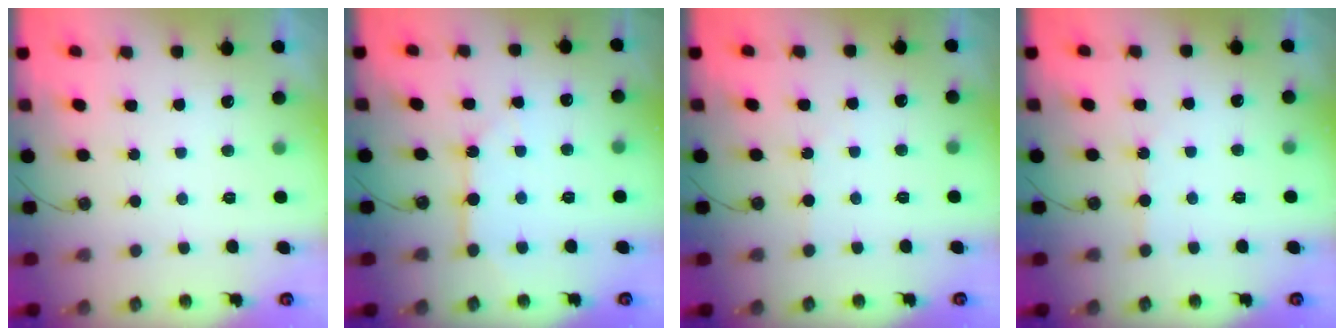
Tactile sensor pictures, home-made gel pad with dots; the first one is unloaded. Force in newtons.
{"total": 5.3, "press": 5.2, "slide": 0.4}
{"total": 1.0, "press": 1.0, "slide": 0.2}
{"total": 2.8, "press": 2.8, "slide": 0.4}